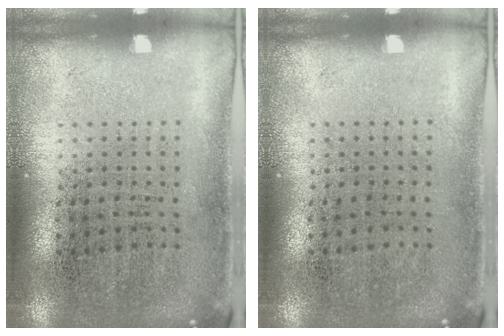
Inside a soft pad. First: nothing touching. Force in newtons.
{"total": 0.0}